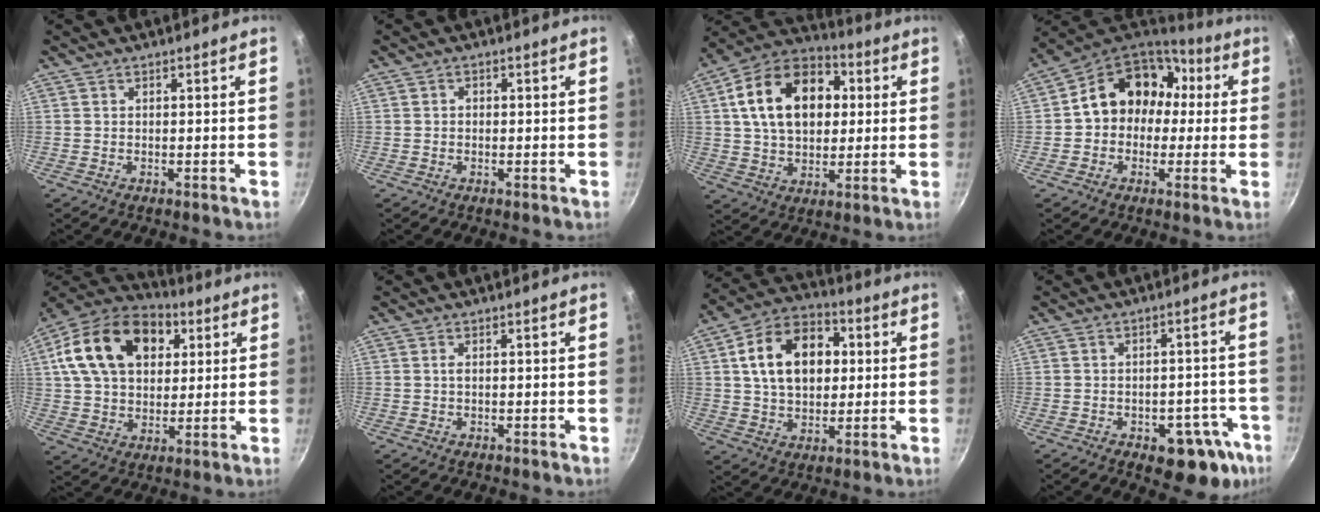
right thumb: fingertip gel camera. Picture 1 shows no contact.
{"total": 1.0, "force": [-0.1, 0.9, 0.5], "torque": [-0.008, 0.005, -0.003]}
{"total": 20.1, "force": [4.0, 13.8, 14.1], "torque": [-0.206, 0.020, 0.054]}
{"total": 16.4, "force": [1.7, 13.5, 9.2], "torque": [-0.104, 0.056, 0.015]}
{"total": 21.9, "force": [7.1, 14.7, 14.6], "torque": [-0.234, 0.008, 0.111]}
{"total": 0.7, "force": [0.0, 0.3, 0.7], "torque": [-0.014, 0.002, 0.000]}
{"total": 17.0, "force": [3.1, 11.8, 11.8], "torque": [-0.163, 0.018, 0.041]}
{"total": 12.2, "force": [-6.0, 6.8, 8.2], "torque": [-0.044, 0.034, -0.068]}